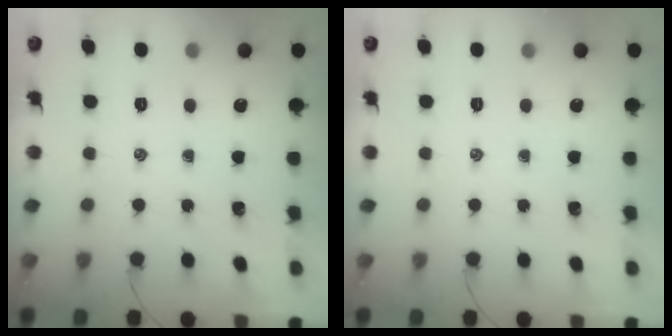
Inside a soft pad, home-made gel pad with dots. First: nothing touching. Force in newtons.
{"total": 0.0}